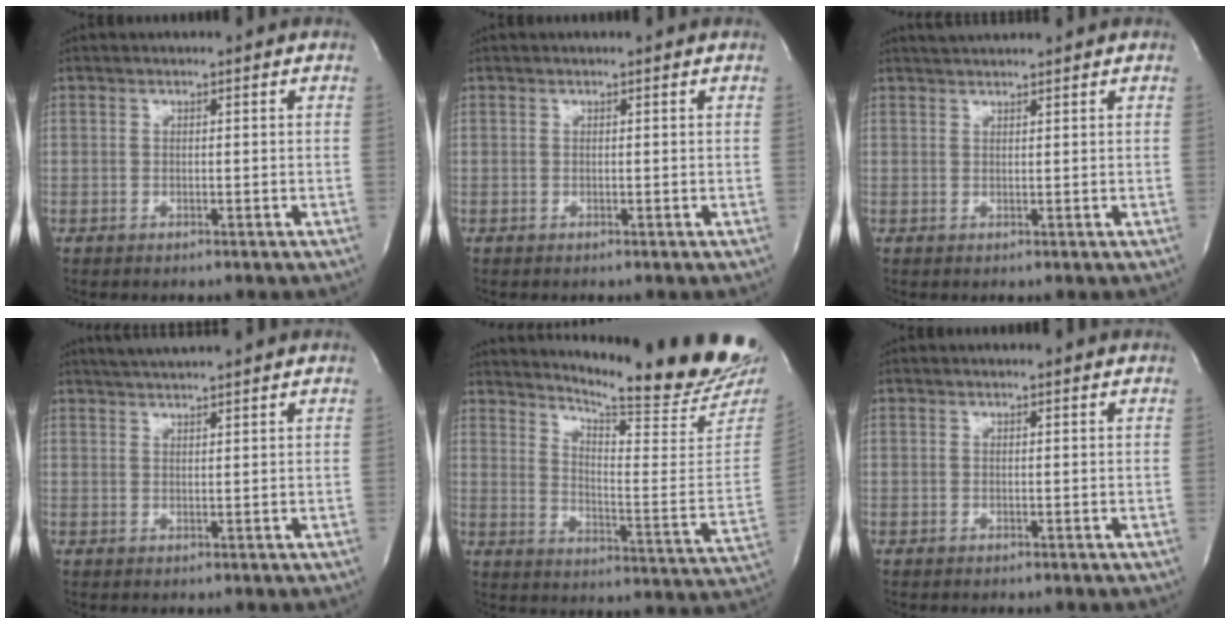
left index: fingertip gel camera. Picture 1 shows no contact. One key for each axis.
{"total": 0.0}
{"total": 2.6, "fx": 2.5, "fy": -0.3, "fz": 0.6, "tx": -0.008, "ty": 0.020, "tz": 0.048}
{"total": 5.4, "fx": 4.9, "fy": -0.7, "fz": 2.0, "tx": -0.036, "ty": 0.021, "tz": 0.078}
{"total": 22.4, "fx": 20.7, "fy": 0.3, "fz": 8.6, "tx": -0.132, "ty": -0.119, "tz": 0.260}
{"total": 0.7, "fx": 0.7, "fy": 0.0, "fz": 0.0, "tx": -0.005, "ty": -0.005, "tz": 0.003}